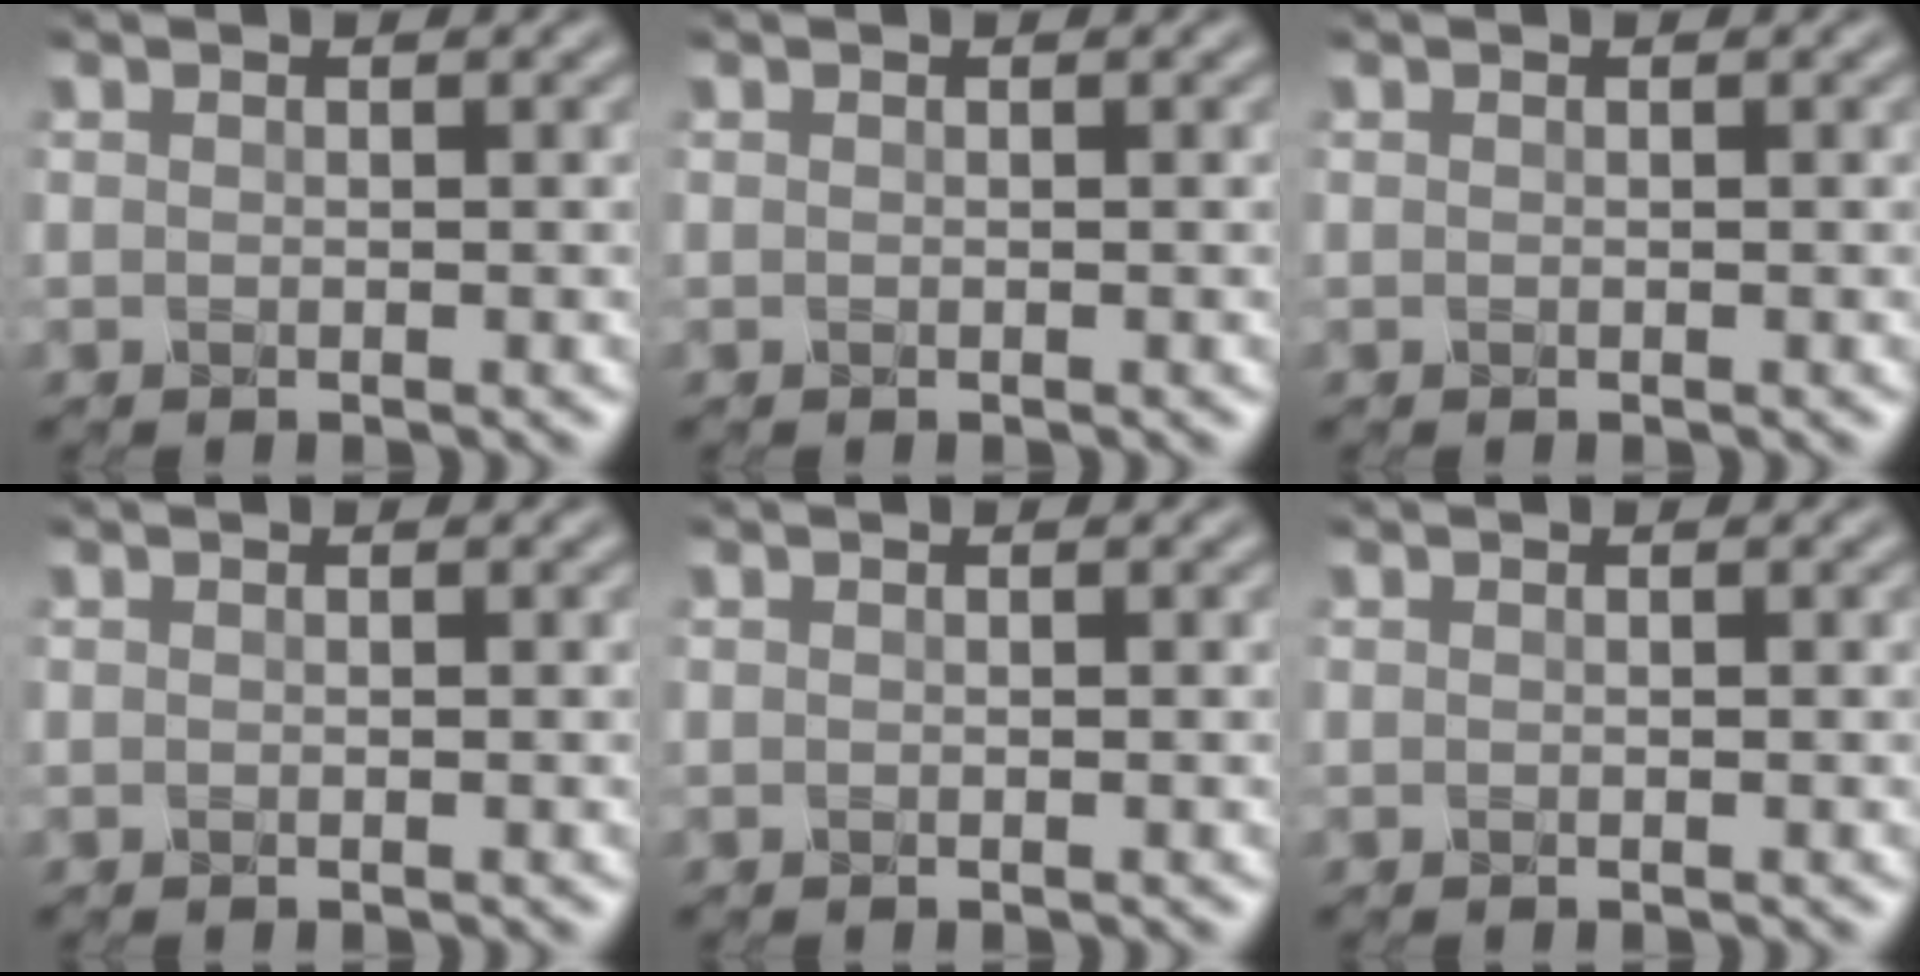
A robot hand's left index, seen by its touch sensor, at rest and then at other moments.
{"total": 0.0}
{"total": 0.0}
{"total": 0.0}
{"total": 0.0}
{"total": 0.0}